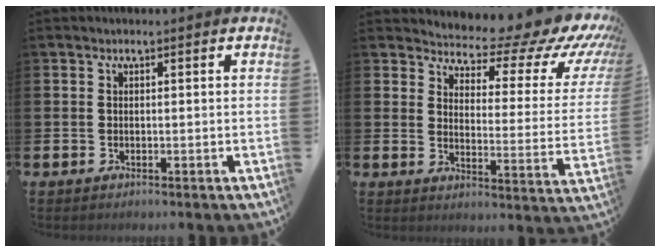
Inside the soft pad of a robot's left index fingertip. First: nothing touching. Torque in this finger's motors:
{"motor_torque": [1.58, -0.52, 0.32, 0.06]}